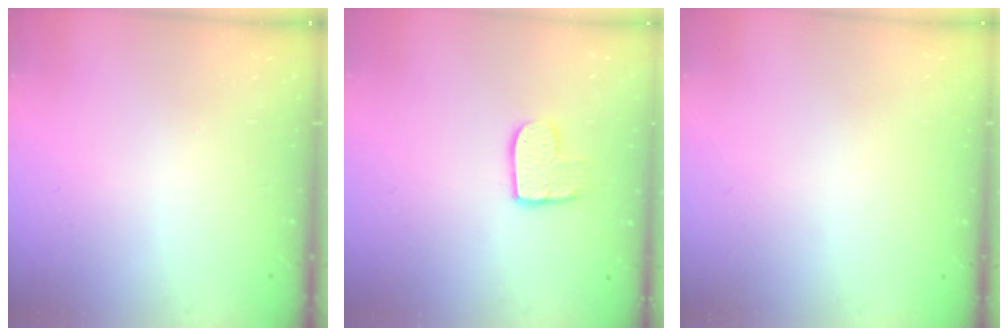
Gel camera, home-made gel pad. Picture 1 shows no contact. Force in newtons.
{"total": 9.1, "press": 9.0, "slide": 0.7}
{"total": 0.0}